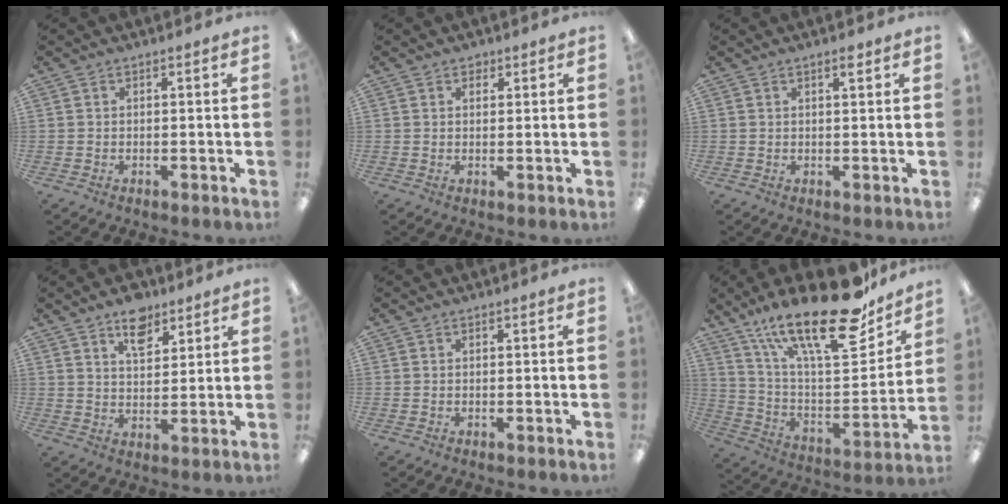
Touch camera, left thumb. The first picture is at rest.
{"total": 1.6, "force": [1.2, 1.0, 0.4], "torque": [-0.001, -0.001, 0.020]}
{"total": 1.8, "force": [1.3, 0.4, 1.1], "torque": [-0.016, -0.002, 0.021]}
{"total": 8.1, "force": [5.3, 4.6, 3.9], "torque": [-0.045, -0.024, 0.091]}
{"total": 0.0}
{"total": 27.2, "force": [18.7, 8.8, 17.8], "torque": [-0.269, -0.114, 0.312]}